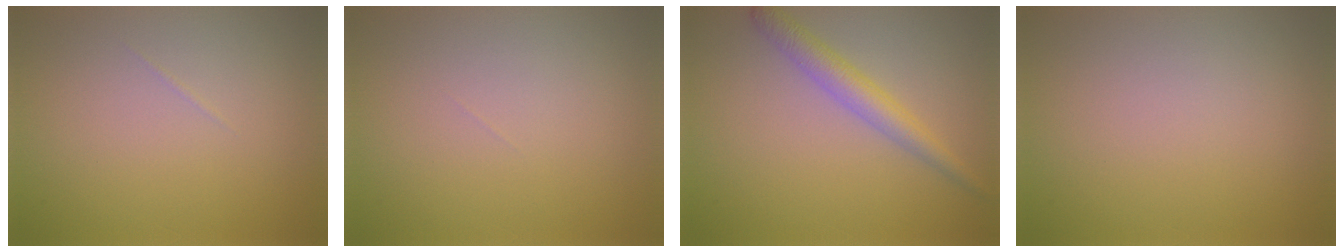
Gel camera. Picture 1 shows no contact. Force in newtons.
{"total": 0.0}
{"total": 2.8, "press": 2.8, "slide": 0.1}
{"total": 0.0}